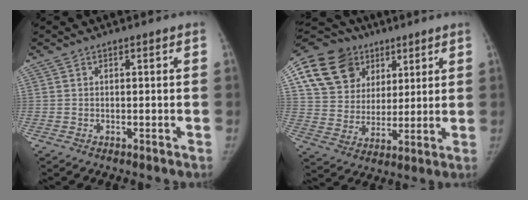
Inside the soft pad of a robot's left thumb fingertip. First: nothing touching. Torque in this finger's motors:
{"motor_torque": [0.56, 0.31, 1.07, -0.79, 0.18]}